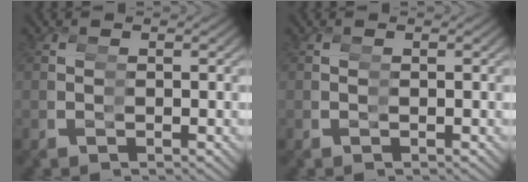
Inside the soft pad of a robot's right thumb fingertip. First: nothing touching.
{"total": 0.0}